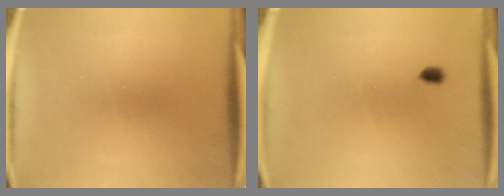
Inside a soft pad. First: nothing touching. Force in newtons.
{"total": 1.2}